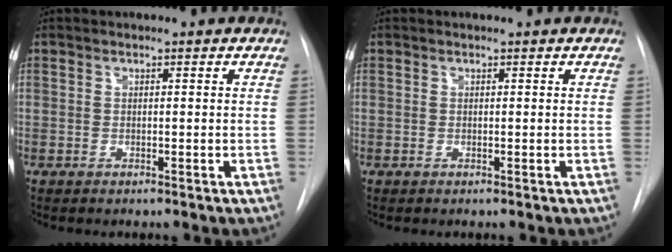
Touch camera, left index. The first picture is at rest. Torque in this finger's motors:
{"motor_torque": [-0.06, 0.06, 0.01, 0.00]}